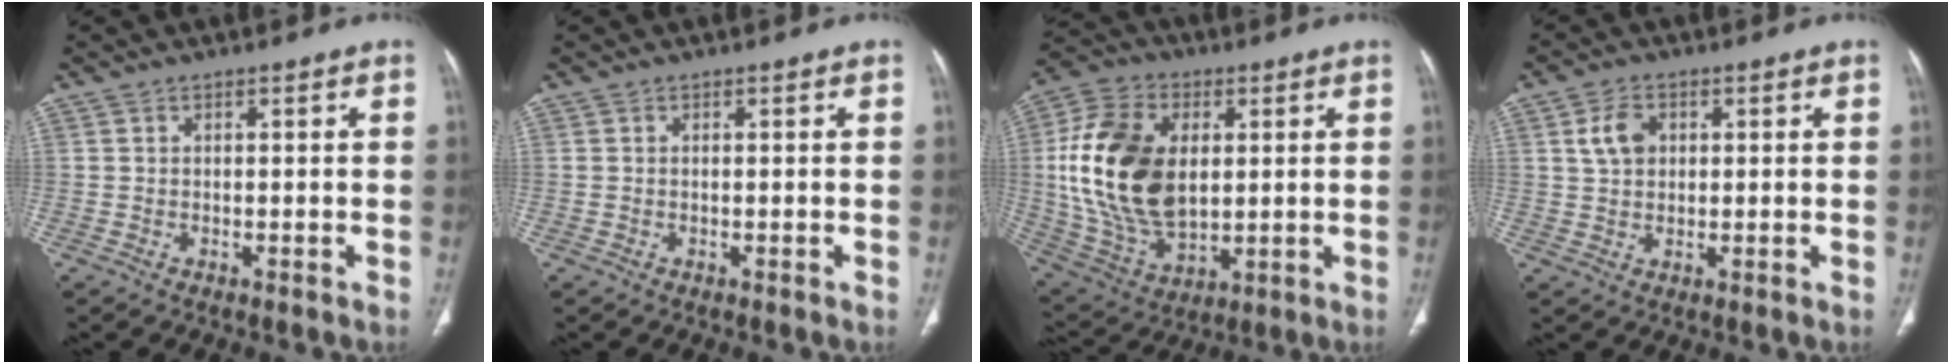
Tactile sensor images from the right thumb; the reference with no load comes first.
{"total": 0.0}
{"total": 21.9, "force": [2.8, 14.0, 16.6], "torque": [-0.308, -0.015, 0.061]}
{"total": 4.8, "force": [1.4, 3.5, 3.0], "torque": [-0.049, 0.002, 0.027]}